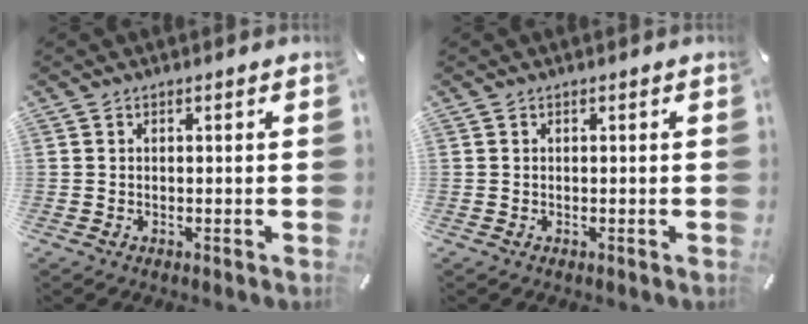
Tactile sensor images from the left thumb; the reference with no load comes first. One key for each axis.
{"total": 0.0}